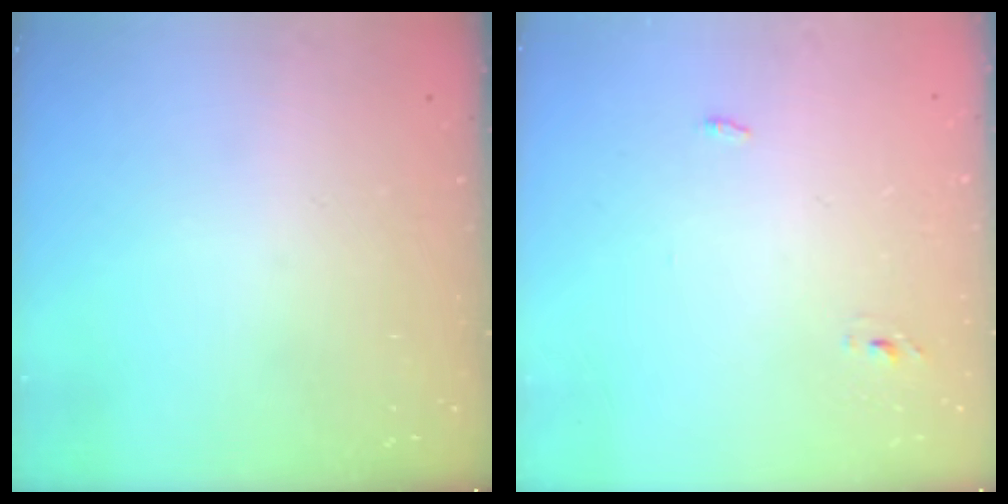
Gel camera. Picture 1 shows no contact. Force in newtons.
{"total": 2.7, "press": 2.6, "slide": 0.8}